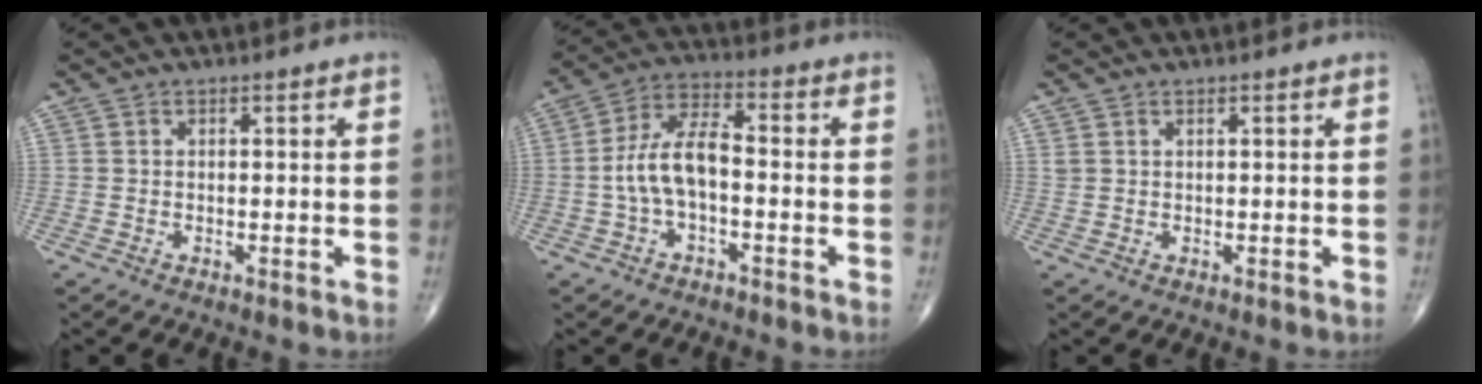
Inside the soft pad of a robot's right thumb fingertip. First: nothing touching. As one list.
[{"total": 9.2, "force": [-1.5, 4.4, 7.9], "torque": [-0.159, 0.036, -0.035]}, {"total": 0.8, "force": [0.6, 0.5, 0.3], "torque": [0.000, 0.002, 0.012]}]